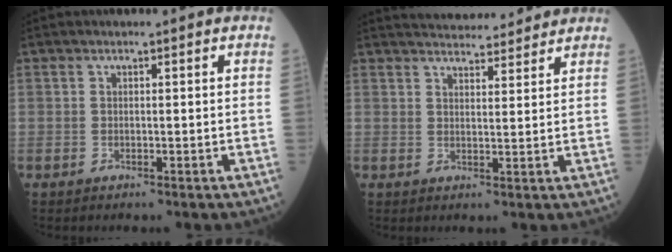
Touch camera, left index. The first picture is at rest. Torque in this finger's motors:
{"motor_torque": [0.18, -0.24, 0.05, 0.01]}